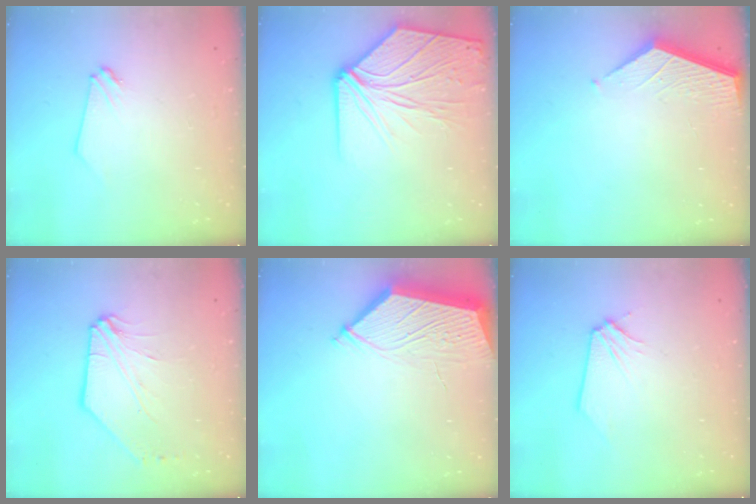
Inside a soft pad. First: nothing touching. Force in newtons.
{"total": 12.3, "press": 12.2, "slide": 1.7}
{"total": 3.6, "press": 3.6, "slide": 0.3}
{"total": 7.8, "press": 7.7, "slide": 1.4}
{"total": 6.9, "press": 6.9, "slide": 0.8}
{"total": 0.0}